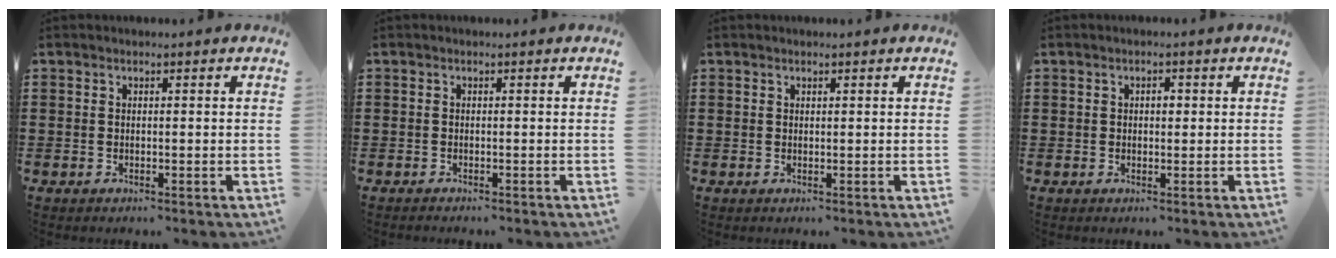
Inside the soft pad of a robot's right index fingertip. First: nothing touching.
{"total": 0.6, "force": [-0.6, 0.0, 0.1], "torque": [-0.003, -0.003, -0.012]}
{"total": 0.0}
{"total": 1.1, "force": [0.1, 0.7, 0.9], "torque": [-0.020, 0.005, 0.000]}